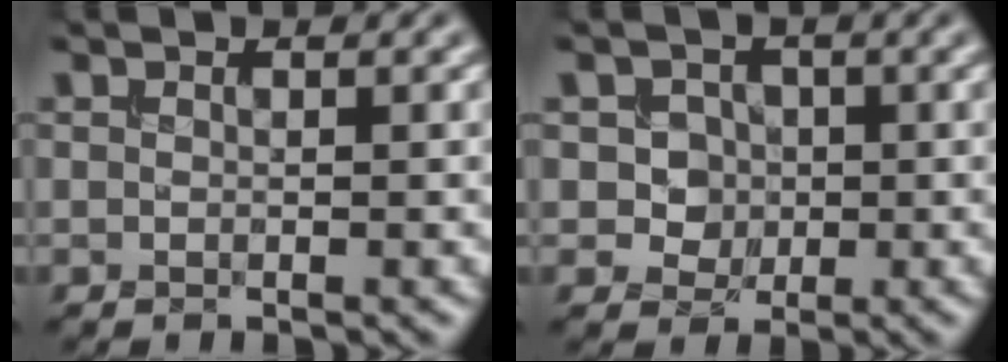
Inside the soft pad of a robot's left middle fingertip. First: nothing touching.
{"total": 2.7, "force": [0.2, 2.5, 1.0], "torque": [-0.006, 0.003, 0.005]}